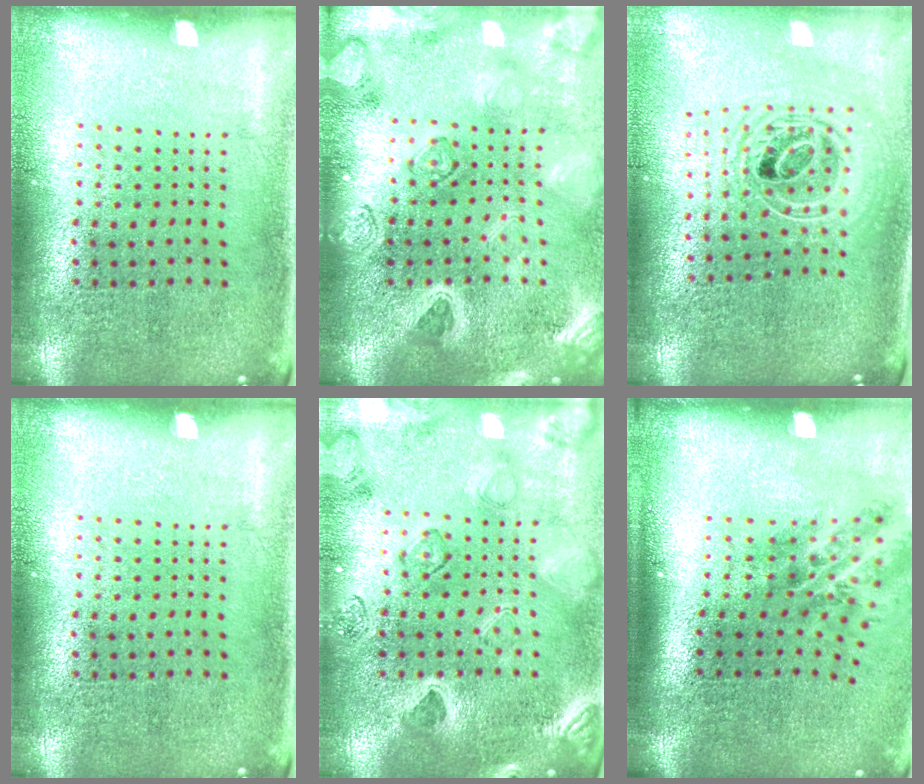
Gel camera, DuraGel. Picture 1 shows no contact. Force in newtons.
{"total": 3.7, "press": 3.1, "slide": 2.0}
{"total": 2.3, "press": 1.8, "slide": 1.5}
{"total": 0.0}
{"total": 2.5, "press": 2.4, "slide": 0.9}
{"total": 2.0, "press": 1.3, "slide": 1.6}